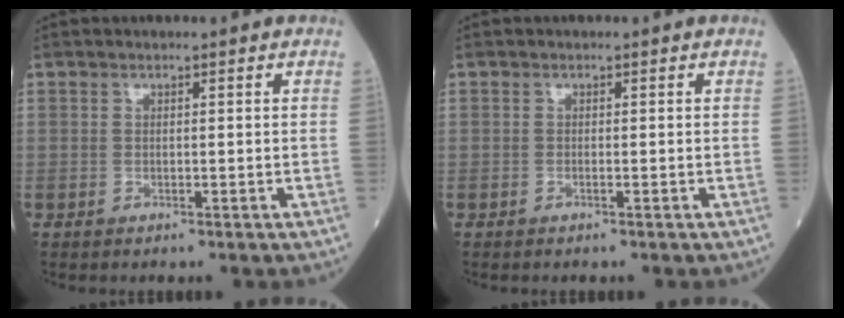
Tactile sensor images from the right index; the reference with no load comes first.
{"total": 0.0}